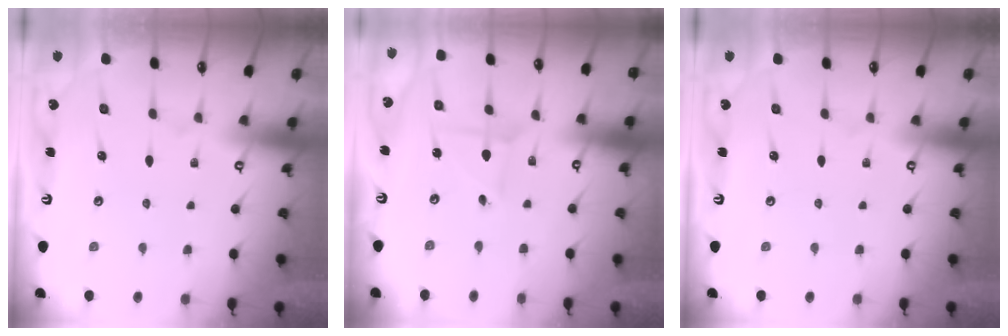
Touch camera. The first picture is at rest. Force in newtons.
{"total": 2.4, "press": 2.4, "slide": 0.2}
{"total": 0.0}